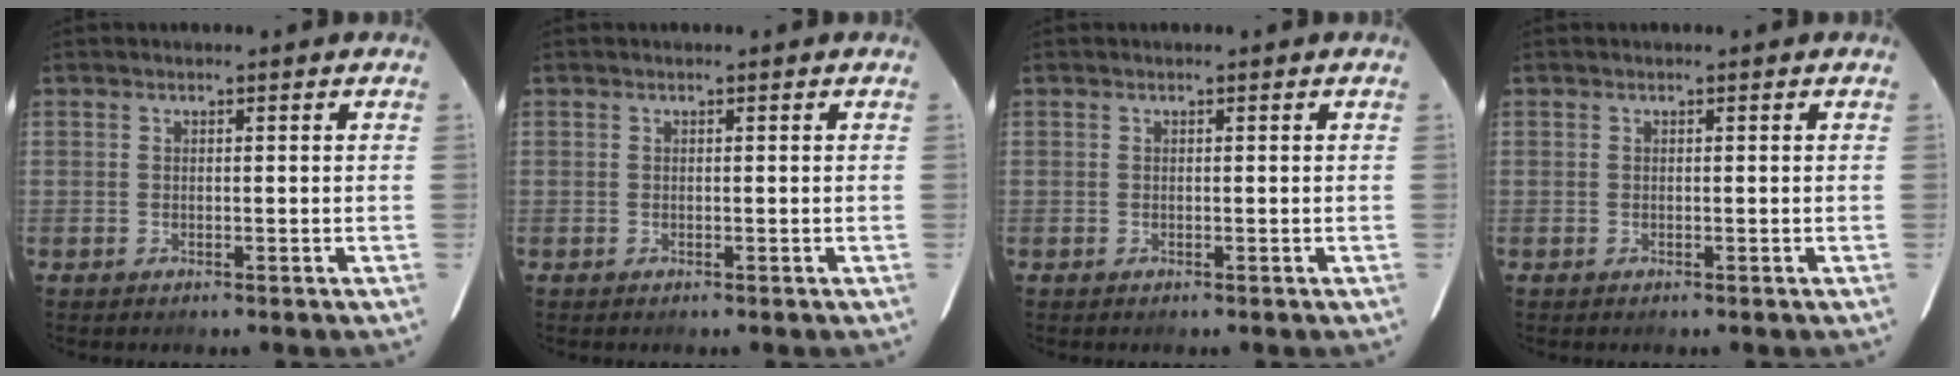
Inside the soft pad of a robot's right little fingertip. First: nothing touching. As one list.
[{"total": 0.0}, {"total": 0.0}, {"total": 0.0}]